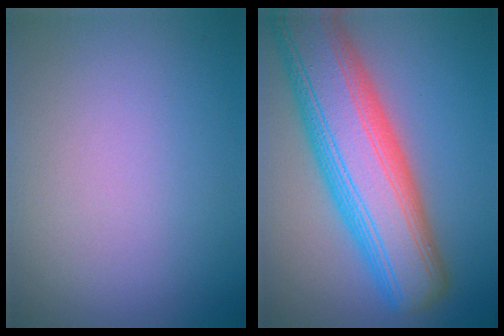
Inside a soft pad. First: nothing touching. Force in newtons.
{"total": 12.1, "press": 12.1, "slide": 0.7}